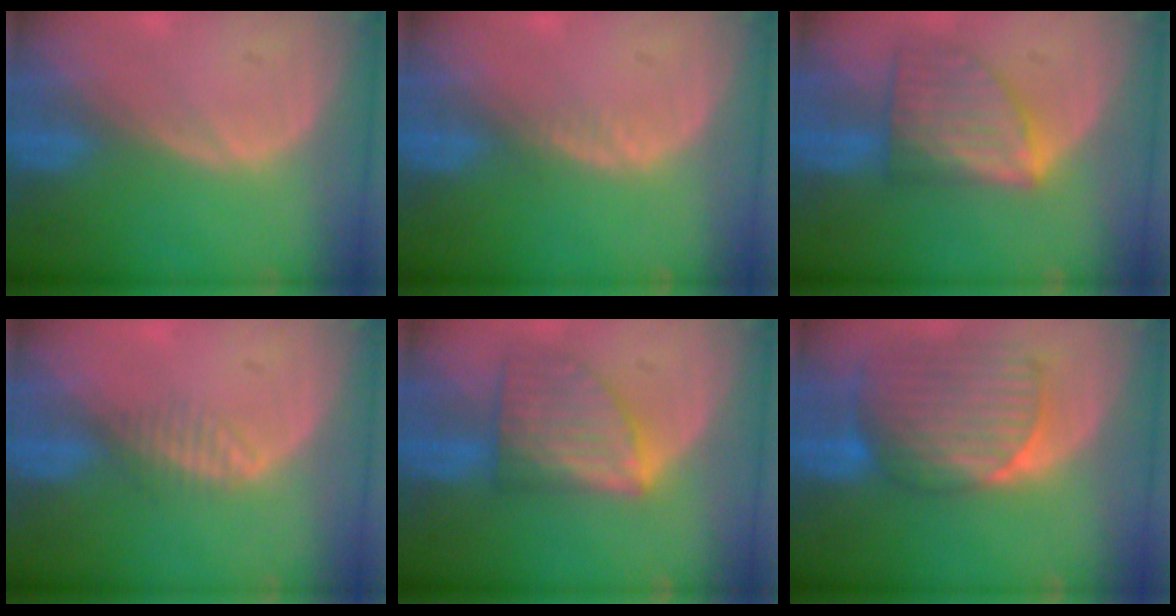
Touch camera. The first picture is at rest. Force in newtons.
{"total": 0.9, "press": 0.9, "slide": 0.2}
{"total": 7.8, "press": 7.1, "slide": 3.3}
{"total": 2.0, "press": 1.8, "slide": 0.8}
{"total": 7.8, "press": 7.1, "slide": 3.3}
{"total": 10.1, "press": 8.7, "slide": 5.2}